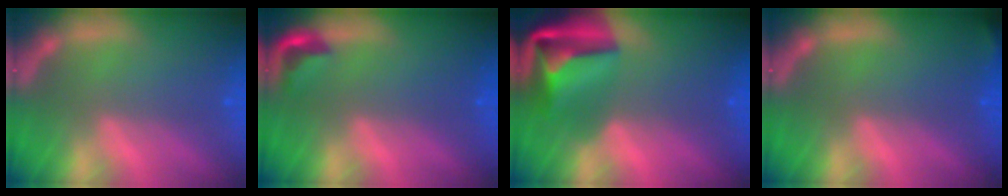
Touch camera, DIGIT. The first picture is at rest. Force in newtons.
{"total": 2.4}
{"total": 10.1}
{"total": 1.4}